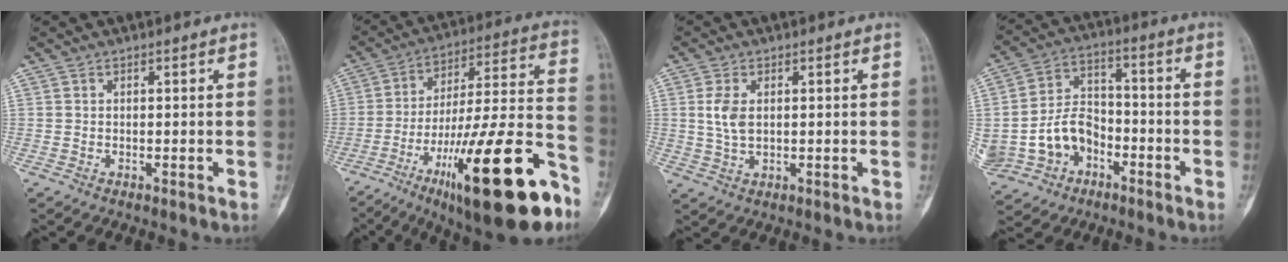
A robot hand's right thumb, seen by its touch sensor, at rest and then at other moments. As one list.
[{"total": 28.6, "force": [-14.9, 6.1, 23.7], "torque": [-0.339, 0.063, -0.231]}, {"total": 4.9, "force": [0.9, 2.8, 4.0], "torque": [-0.083, -0.003, 0.018]}, {"total": 14.6, "force": [-4.0, 11.6, 7.9], "torque": [-0.137, 0.042, -0.059]}]